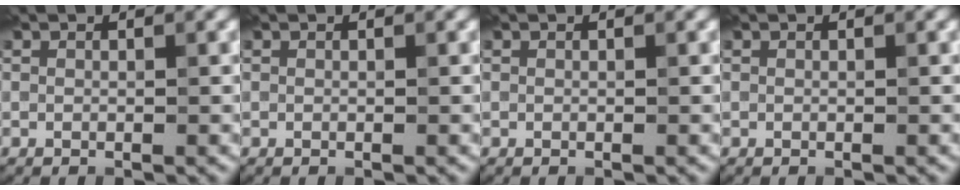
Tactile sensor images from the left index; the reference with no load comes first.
{"total": 0.0}
{"total": 0.0}
{"total": 0.0}